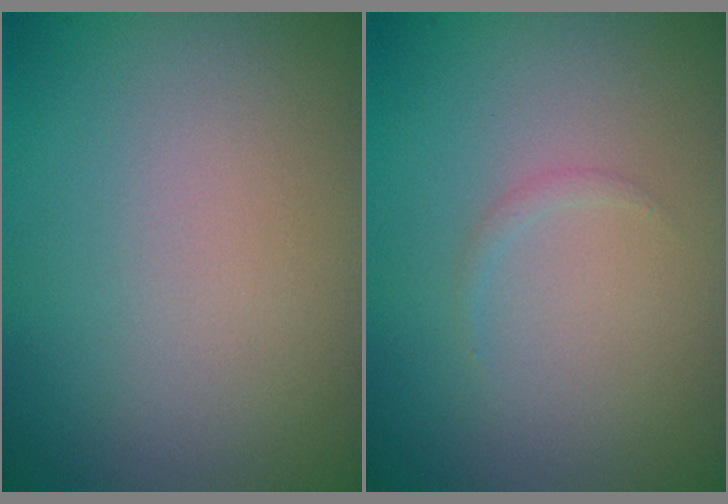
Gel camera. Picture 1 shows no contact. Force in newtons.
{"total": 0.5, "press": 0.5, "slide": 0.0}